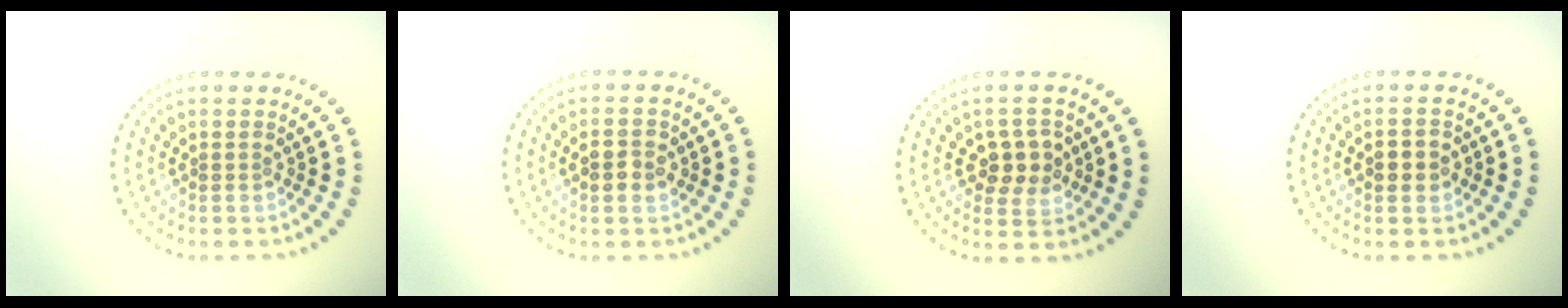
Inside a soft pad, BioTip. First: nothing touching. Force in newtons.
{"total": 2.3, "press": 2.3, "slide": 0.2}
{"total": 3.2, "press": 3.2, "slide": 0.6}
{"total": 1.7, "press": 1.7, "slide": 0.2}